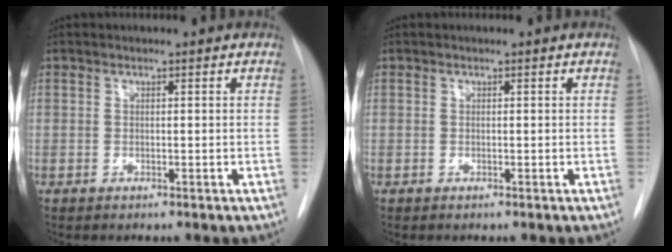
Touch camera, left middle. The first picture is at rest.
{"total": 0.0}